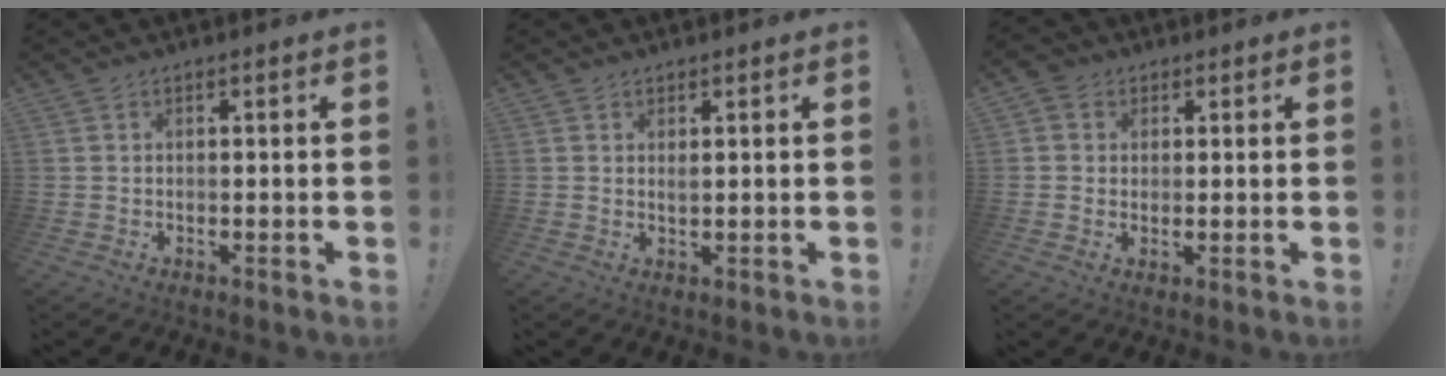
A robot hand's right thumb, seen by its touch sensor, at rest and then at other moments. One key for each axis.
{"total": 1.3, "fx": 1.0, "fy": 0.5, "fz": 0.8, "tx": -0.003, "ty": -0.006, "tz": 0.015}
{"total": 4.7, "fx": 1.1, "fy": 4.4, "fz": 1.4, "tx": -0.014, "ty": -0.002, "tz": 0.021}